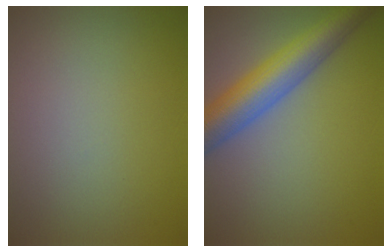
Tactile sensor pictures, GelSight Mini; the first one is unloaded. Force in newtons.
{"total": 7.3, "press": 7.3, "slide": 0.3}